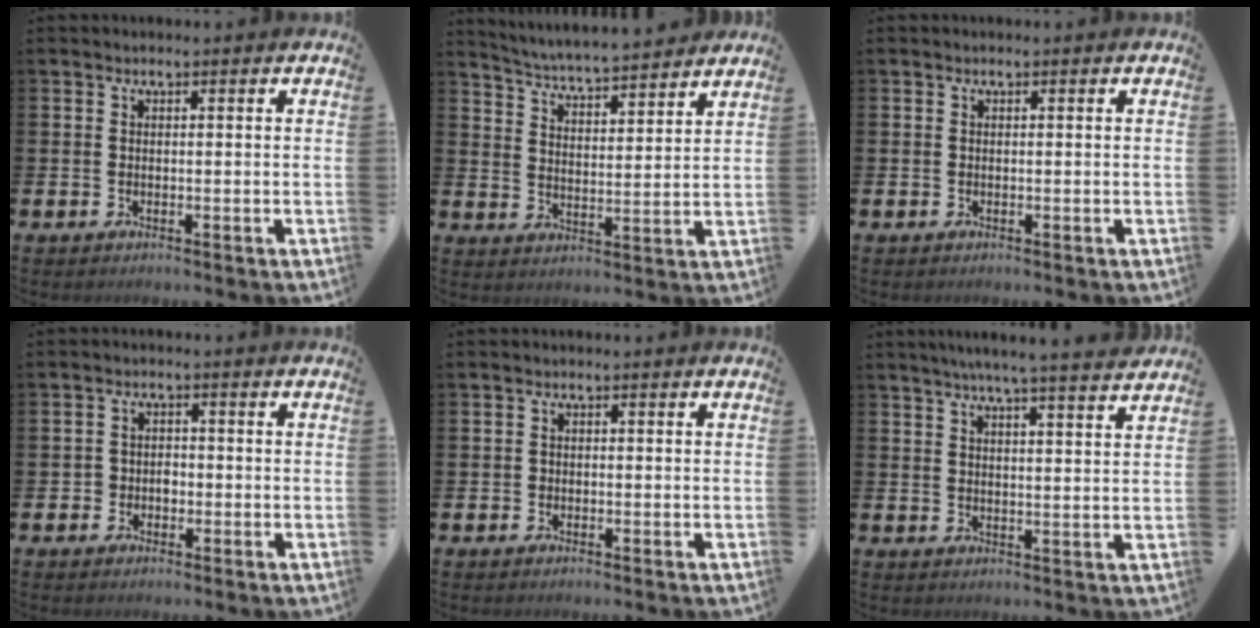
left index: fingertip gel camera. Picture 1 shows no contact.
{"total": 5.4, "force": [5.3, -0.1, 0.6], "torque": [-0.039, -0.041, 0.092]}
{"total": 0.0}
{"total": 2.0, "force": [-0.8, 1.7, 0.3], "torque": [-0.007, 0.002, -0.021]}
{"total": 0.7, "force": [-0.3, 0.6, 0.1], "torque": [-0.007, 0.006, -0.006]}
{"total": 5.7, "force": [5.3, -0.7, 2.1], "torque": [-0.046, -0.025, 0.091]}